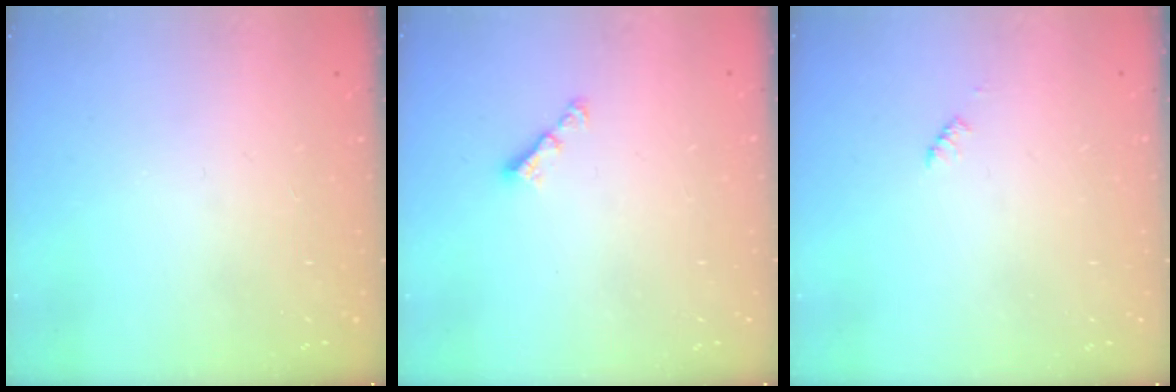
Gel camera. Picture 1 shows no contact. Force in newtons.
{"total": 3.4, "press": 3.4, "slide": 0.4}
{"total": 0.9, "press": 0.9, "slide": 0.2}